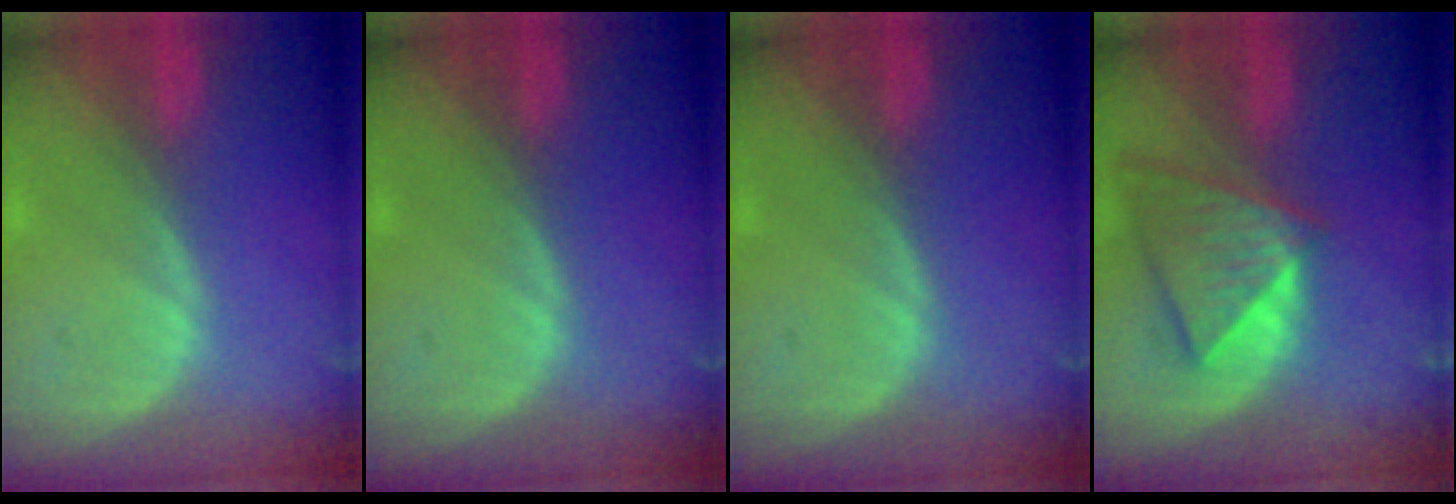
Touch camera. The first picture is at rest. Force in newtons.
{"total": 0.0}
{"total": 0.0}
{"total": 8.0, "press": 7.2, "slide": 3.6}